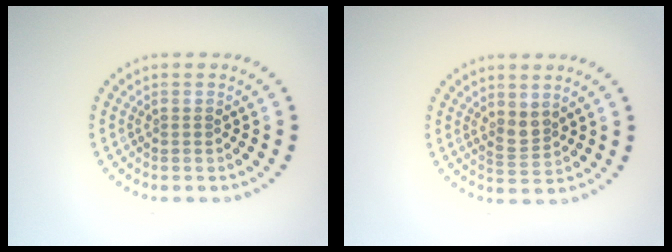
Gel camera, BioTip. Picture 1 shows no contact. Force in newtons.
{"total": 1.8, "press": 1.5, "slide": 1.0}